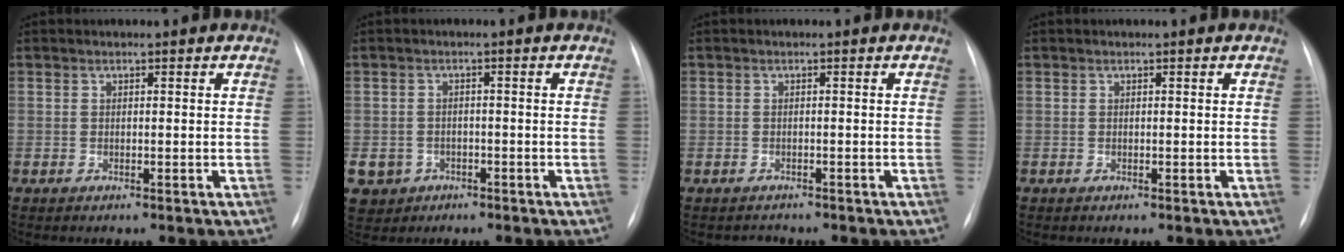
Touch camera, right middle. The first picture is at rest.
{"total": 5.3, "force": [-2.3, 4.7, 0.8], "torque": [-0.017, 0.008, -0.030]}
{"total": 1.3, "force": [-1.0, 0.6, -0.4], "torque": [0.001, -0.001, -0.016]}
{"total": 0.0}